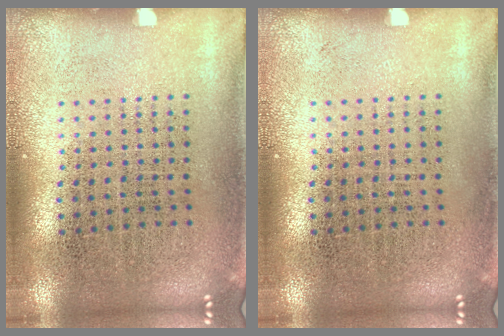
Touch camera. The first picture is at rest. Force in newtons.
{"total": 0.0}